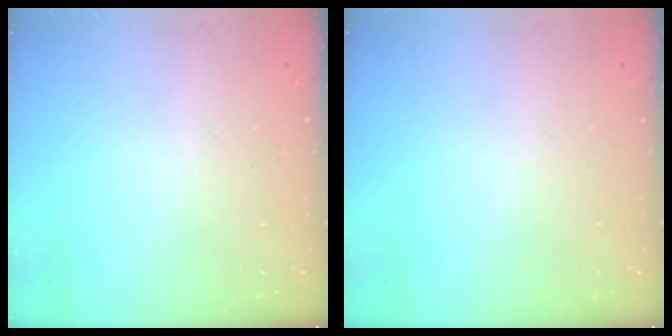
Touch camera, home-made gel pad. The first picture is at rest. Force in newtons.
{"total": 0.0}